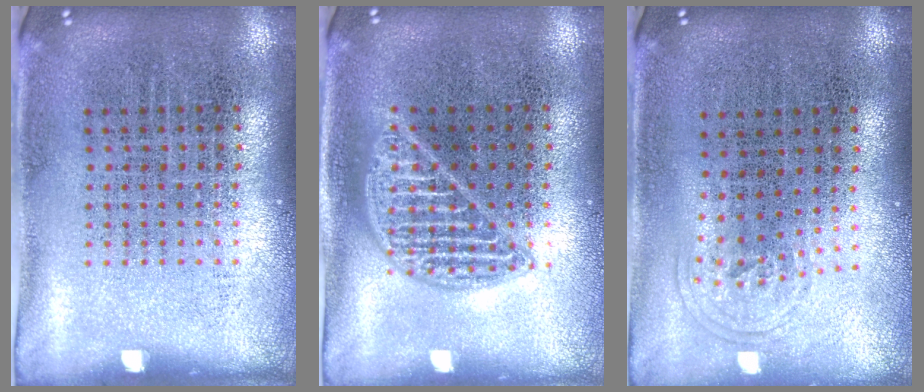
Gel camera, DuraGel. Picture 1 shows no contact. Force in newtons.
{"total": 1.3, "press": 1.3, "slide": 0.1}
{"total": 0.9, "press": 0.6, "slide": 0.6}